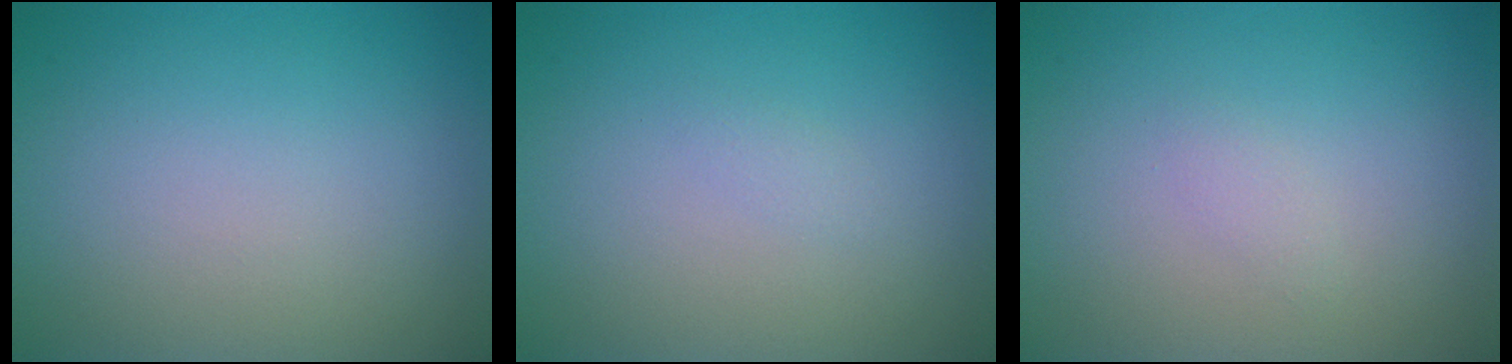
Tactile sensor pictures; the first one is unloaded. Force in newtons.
{"total": 0.5, "press": 0.5, "slide": 0.1}
{"total": 0.6, "press": 0.6, "slide": 0.1}